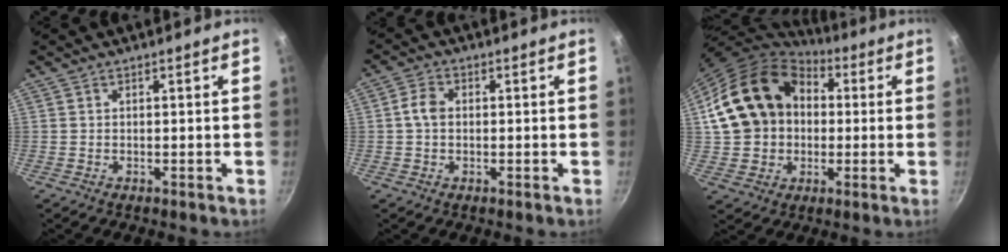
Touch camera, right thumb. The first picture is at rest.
{"total": 3.5, "force": [0.1, 2.6, 2.4], "torque": [-0.046, 0.009, -0.003]}
{"total": 19.8, "force": [3.0, 15.9, 11.5], "torque": [-0.189, 0.041, 0.058]}